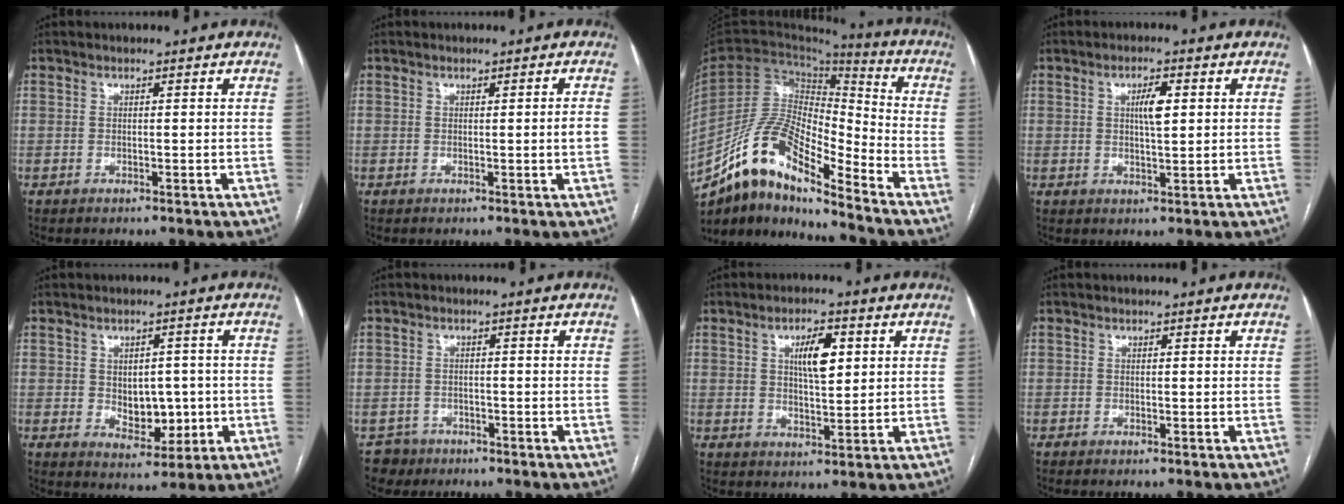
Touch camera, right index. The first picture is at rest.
{"total": 1.4, "force": [-0.1, -0.3, 1.3], "torque": [-0.021, -0.002, -0.001]}
{"total": 14.7, "force": [-11.2, 3.1, 8.9], "torque": [-0.171, 0.026, -0.203]}
{"total": 3.9, "force": [1.0, 0.9, 3.6], "torque": [-0.064, 0.004, 0.017]}
{"total": 6.5, "force": [-0.5, 4.1, 5.0], "torque": [-0.065, 0.002, 0.006]}
{"total": 3.0, "force": [-1.9, 2.2, -0.8], "torque": [0.013, 0.009, -0.033]}
{"total": 6.1, "force": [2.0, 2.0, 5.4], "torque": [-0.094, 0.005, 0.036]}
{"total": 0.0}